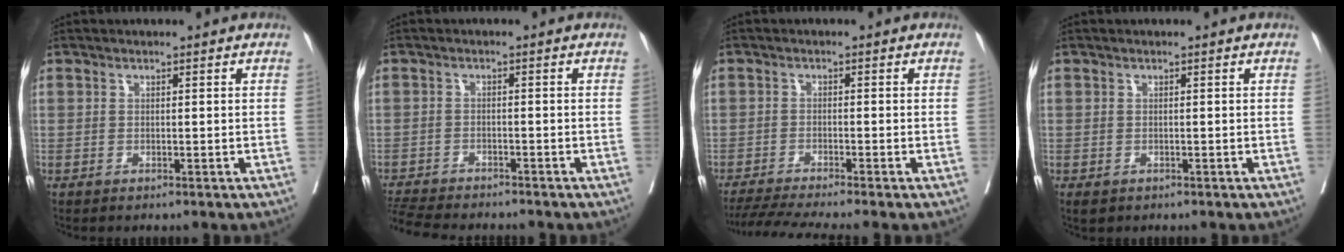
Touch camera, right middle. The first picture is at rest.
{"total": 9.4, "force": [-8.7, 1.1, 3.4], "torque": [-0.055, -0.010, -0.137]}
{"total": 7.4, "force": [-6.4, -1.3, 3.4], "torque": [-0.051, -0.020, -0.105]}
{"total": 1.3, "force": [-0.8, 0.9, 0.5], "torque": [-0.011, -0.002, -0.005]}